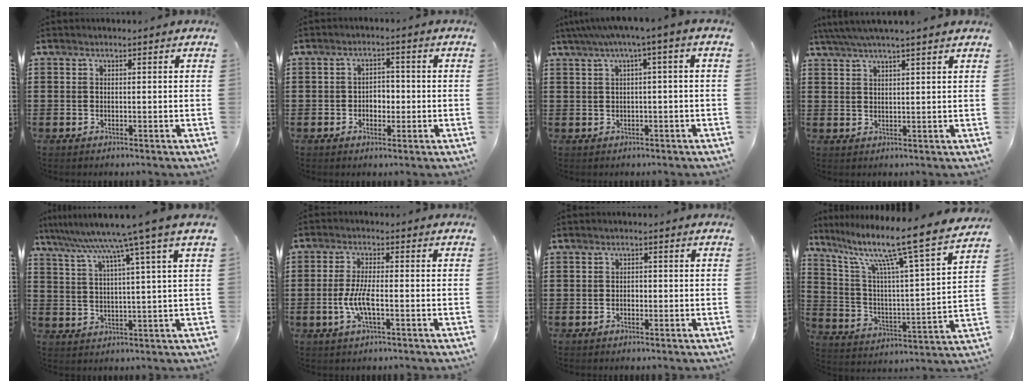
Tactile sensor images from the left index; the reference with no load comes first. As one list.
[{"total": 2.8, "force": [-0.9, 2.0, 1.7], "torque": [-0.038, 0.006, -0.021]}, {"total": 2.9, "force": [-0.4, -0.2, 2.9], "torque": [-0.052, -0.003, -0.012]}, {"total": 3.7, "force": [3.2, -0.3, 1.8], "torque": [-0.043, -0.004, 0.057]}, {"total": 8.4, "force": [6.1, -1.6, 5.7], "torque": [-0.133, -0.034, 0.093]}, {"total": 5.3, "force": [-1.5, 1.3, 4.9], "torque": [-0.112, -0.005, -0.035]}, {"total": 0.9, "force": [-0.3, 0.6, 0.7], "torque": [-0.015, 0.001, -0.006]}, {"total": 11.4, "force": [9.1, -0.3, 7.0], "torque": [-0.154, -0.073, 0.137]}]